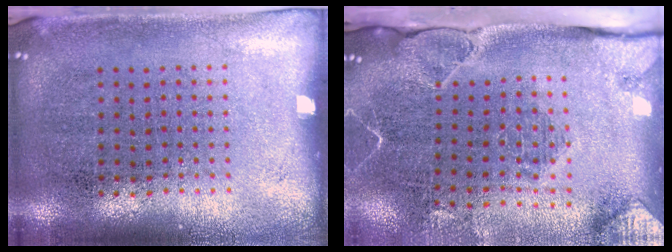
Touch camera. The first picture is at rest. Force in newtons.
{"total": 2.3, "press": 2.1, "slide": 1.1}